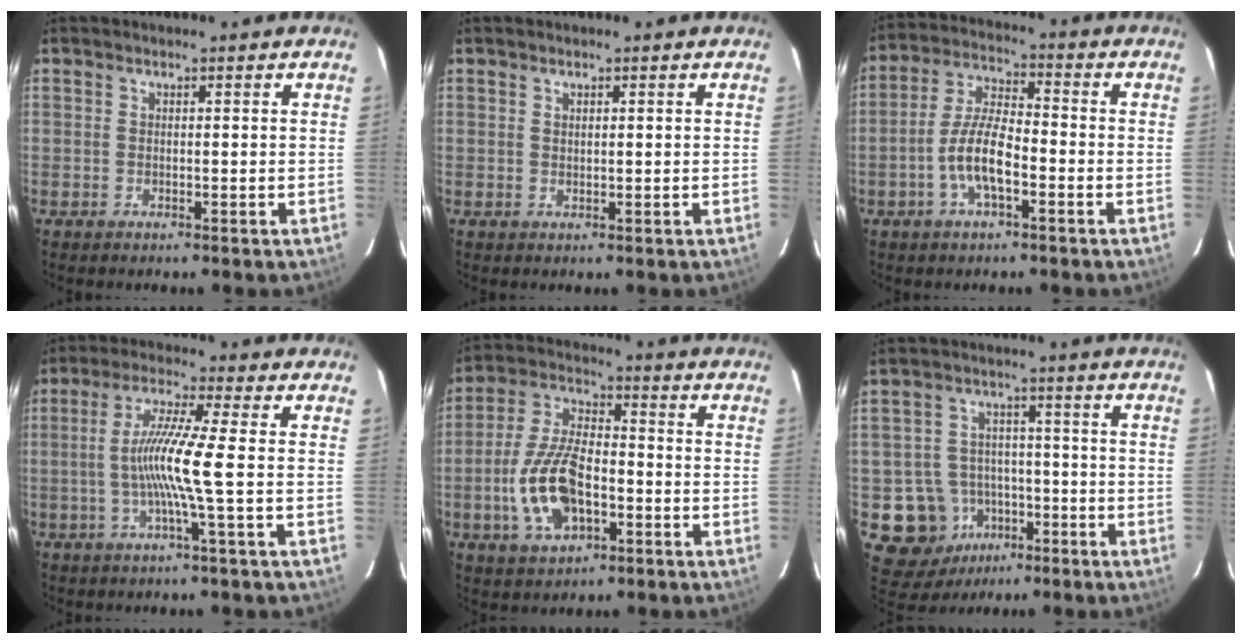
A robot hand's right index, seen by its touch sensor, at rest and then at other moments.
{"total": 0.8, "force": [0.5, 0.5, 0.5], "torque": [-0.007, 0.000, 0.010]}
{"total": 8.9, "force": [-3.4, 2.9, 7.7], "torque": [-0.161, 0.006, -0.064]}
{"total": 9.5, "force": [-1.4, -1.3, 9.3], "torque": [-0.185, -0.002, -0.027]}
{"total": 14.4, "force": [-4.2, 7.4, 11.6], "torque": [-0.245, 0.007, -0.073]}
{"total": 11.3, "force": [-4.7, 10.0, 2.3], "torque": [-0.076, 0.027, -0.055]}